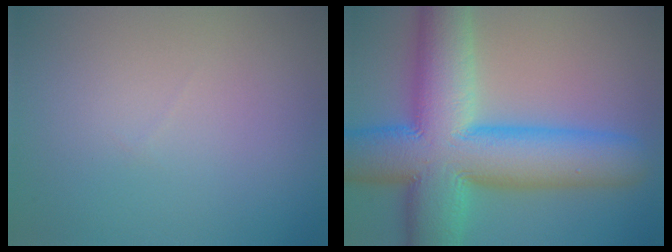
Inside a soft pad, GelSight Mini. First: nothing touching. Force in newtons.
{"total": 15.0, "press": 14.9, "slide": 0.3}